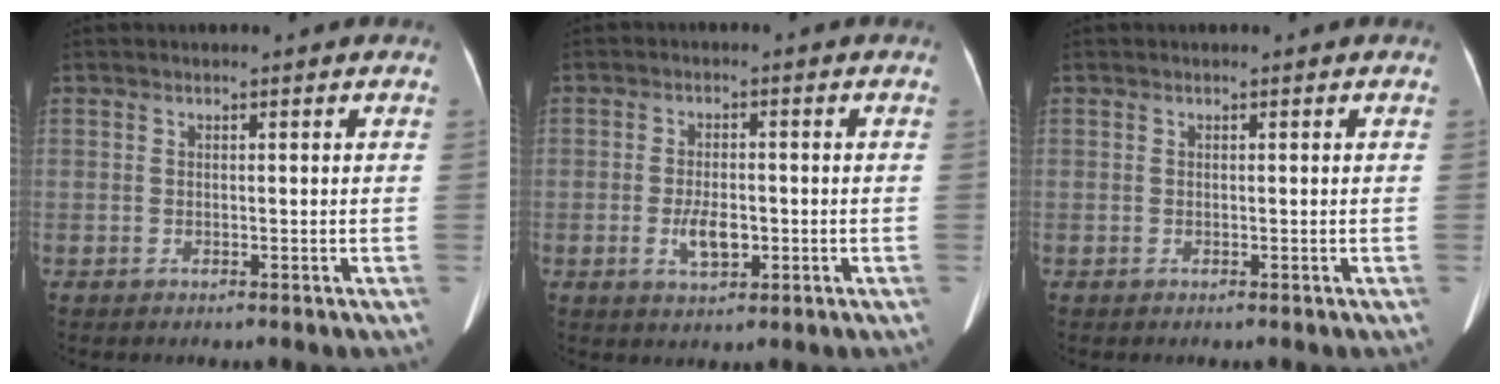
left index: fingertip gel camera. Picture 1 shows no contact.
{"total": 4.4, "force": [-1.2, 1.9, 3.7], "torque": [-0.073, 0.000, -0.018]}
{"total": 0.0}